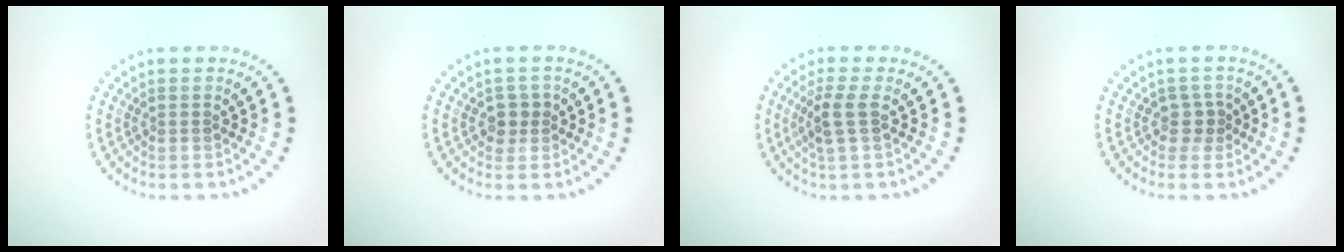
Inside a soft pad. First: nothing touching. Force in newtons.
{"total": 1.7, "press": 1.5, "slide": 0.7}
{"total": 2.4, "press": 2.0, "slide": 1.2}
{"total": 1.2, "press": 0.9, "slide": 0.8}